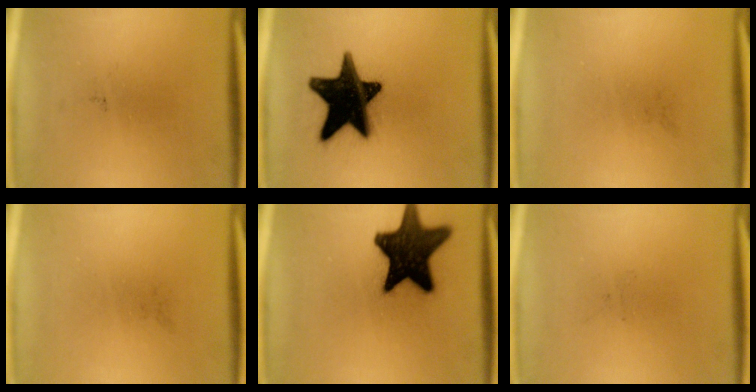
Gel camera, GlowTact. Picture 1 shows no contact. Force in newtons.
{"total": 19.9}
{"total": 0.0}
{"total": 0.0}
{"total": 18.5}
{"total": 0.0}